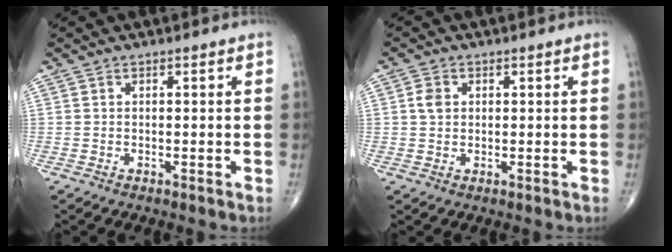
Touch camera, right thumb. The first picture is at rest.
{"total": 2.6, "force": [0.6, 2.0, 1.5], "torque": [-0.024, 0.000, 0.010]}